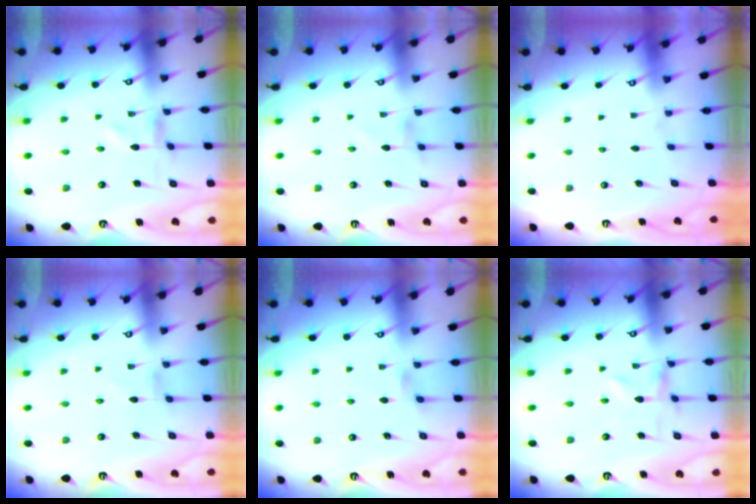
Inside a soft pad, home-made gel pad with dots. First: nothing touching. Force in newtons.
{"total": 1.0, "press": 0.9, "slide": 0.3}
{"total": 1.8, "press": 1.8, "slide": 0.2}
{"total": 0.7, "press": 0.7, "slide": 0.1}
{"total": 2.5, "press": 2.5, "slide": 0.4}
{"total": 0.0}